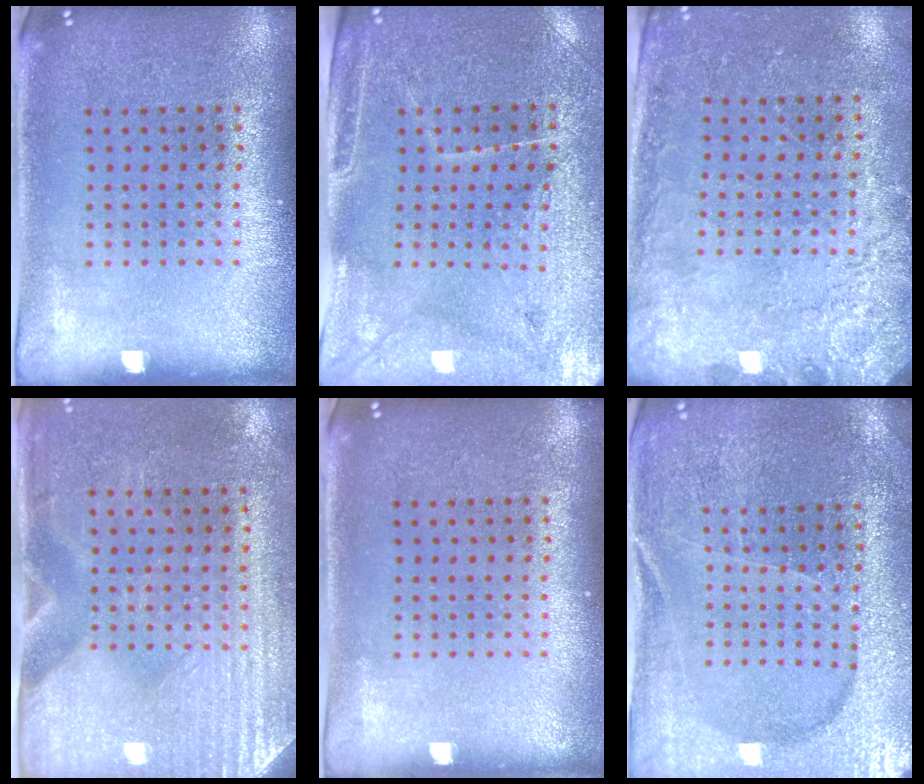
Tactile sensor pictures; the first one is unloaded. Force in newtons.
{"total": 3.3, "press": 3.2, "slide": 1.0}
{"total": 2.6, "press": 2.3, "slide": 1.1}
{"total": 3.0, "press": 2.6, "slide": 1.5}
{"total": 0.0}
{"total": 3.1, "press": 3.0, "slide": 0.4}